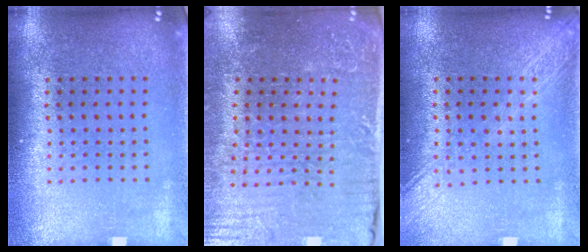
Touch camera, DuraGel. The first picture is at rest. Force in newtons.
{"total": 4.4, "press": 4.3, "slide": 1.0}
{"total": 1.9, "press": 1.7, "slide": 1.0}